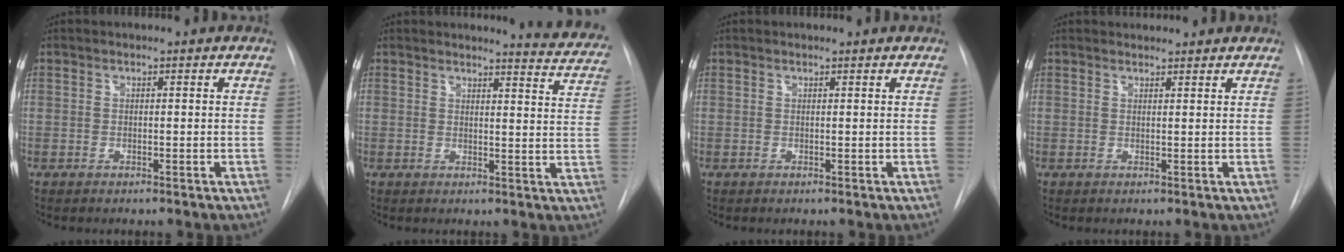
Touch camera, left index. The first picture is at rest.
{"total": 8.6, "force": [8.4, 0.6, 1.4], "torque": [-0.005, -0.063, 0.069]}
{"total": 1.3, "force": [1.2, 0.0, 0.2], "torque": [-0.008, 0.004, 0.012]}
{"total": 3.0, "force": [2.9, 0.5, 0.3], "torque": [-0.010, 0.016, 0.036]}